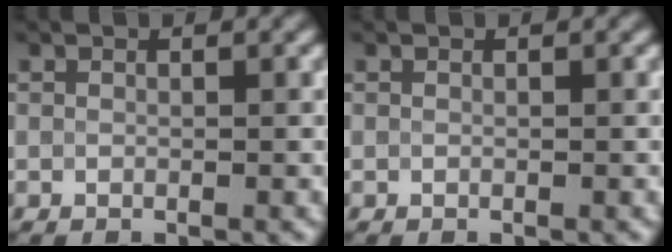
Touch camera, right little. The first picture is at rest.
{"total": 0.0}